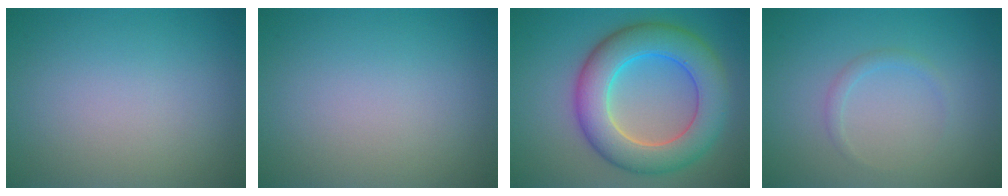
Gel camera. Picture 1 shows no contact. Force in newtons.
{"total": 0.0}
{"total": 8.6, "press": 8.6, "slide": 0.2}
{"total": 1.0, "press": 1.0, "slide": 0.0}